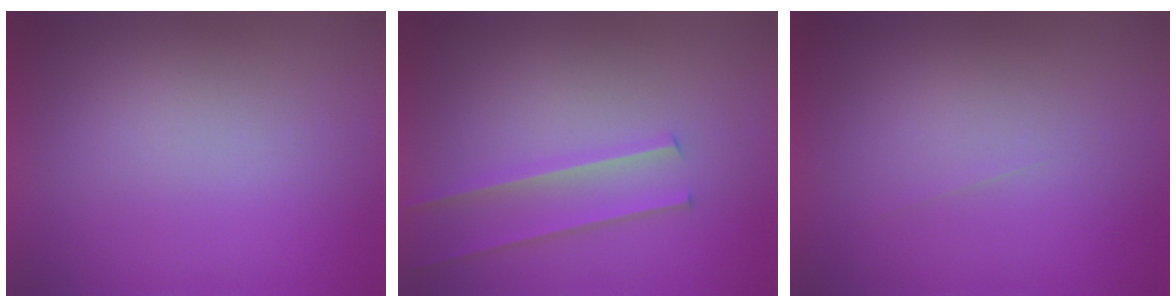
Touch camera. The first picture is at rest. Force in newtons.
{"total": 2.0}
{"total": 1.5}